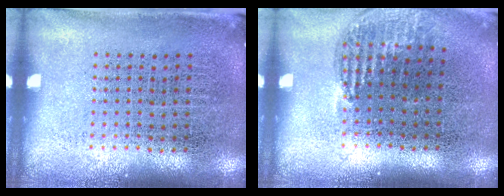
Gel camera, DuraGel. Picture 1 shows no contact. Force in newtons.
{"total": 0.9, "press": 0.9, "slide": 0.2}